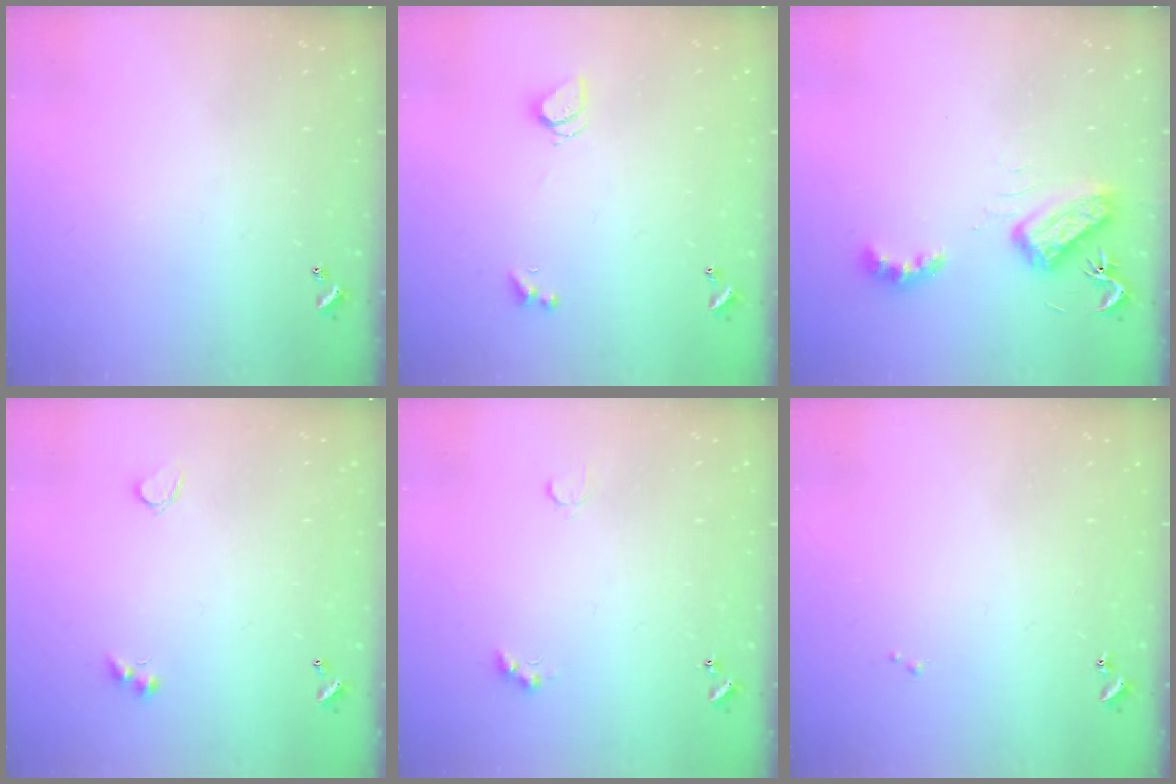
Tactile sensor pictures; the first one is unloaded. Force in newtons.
{"total": 1.4, "press": 1.3, "slide": 0.5}
{"total": 6.9, "press": 6.9, "slide": 0.5}
{"total": 2.8, "press": 2.6, "slide": 0.9}
{"total": 2.2, "press": 2.1, "slide": 0.6}
{"total": 0.0}